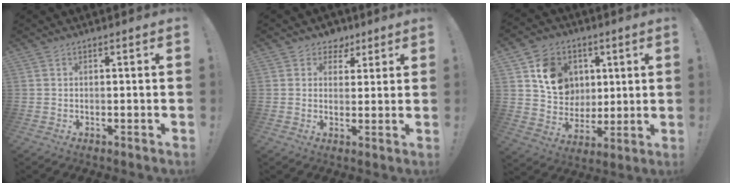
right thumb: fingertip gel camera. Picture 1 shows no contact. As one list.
[{"total": 5.5, "force": [3.1, 4.5, 0.9], "torque": [-0.004, -0.023, 0.059]}, {"total": 13.6, "force": [4.9, 11.6, 5.2], "torque": [-0.079, -0.014, 0.104]}]